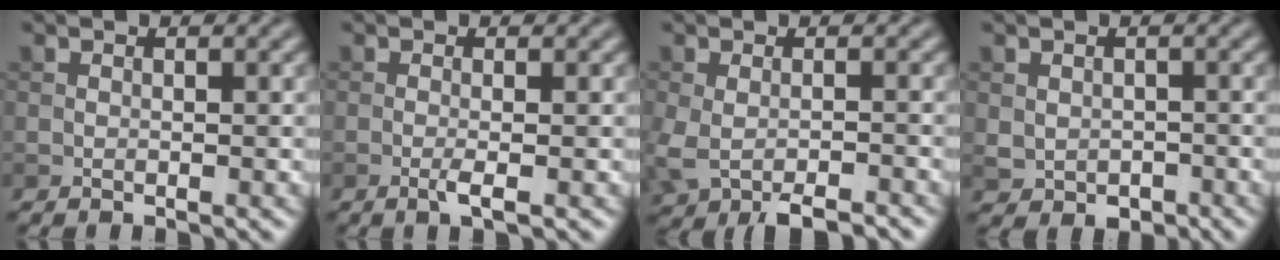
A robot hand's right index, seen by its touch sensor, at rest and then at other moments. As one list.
[{"total": 1.5, "force": [-0.5, 0.2, 1.4], "torque": [-0.026, -0.002, -0.013]}, {"total": 5.5, "force": [-3.3, 2.4, 3.7], "torque": [-0.078, -0.018, -0.058]}, {"total": 2.0, "force": [-0.5, 1.7, 1.0], "torque": [-0.015, -0.008, -0.004]}]